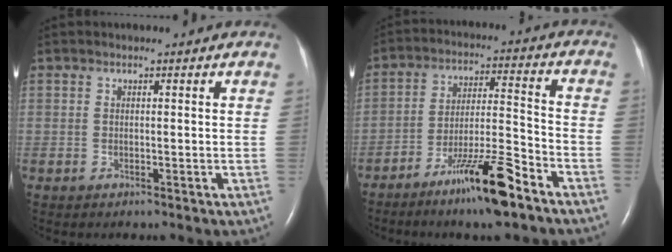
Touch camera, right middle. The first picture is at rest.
{"total": 11.4, "force": [-7.7, 0.6, 8.3], "torque": [-0.146, -0.012, -0.138]}